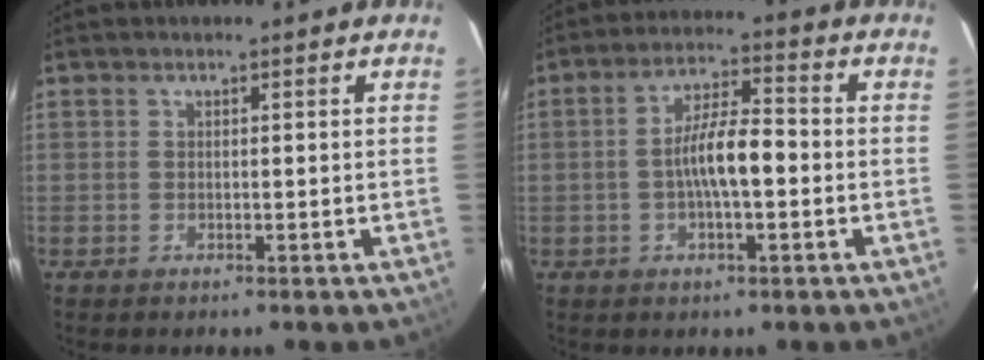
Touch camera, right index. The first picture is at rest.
{"total": 7.9, "force": [-1.4, 2.0, 7.5], "torque": [-0.137, 0.009, -0.024]}